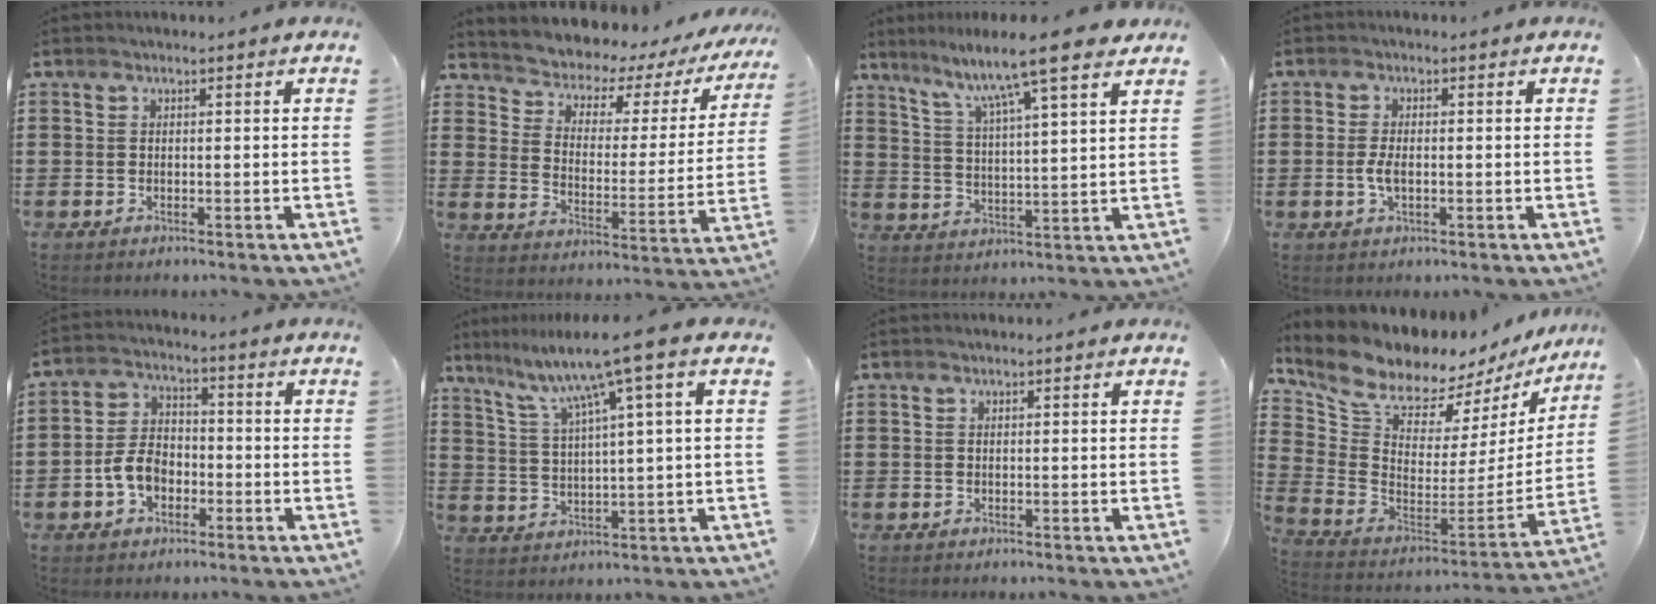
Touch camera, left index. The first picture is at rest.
{"total": 3.6, "force": [3.3, 1.3, 0.7], "torque": [-0.041, -0.038, 0.045]}
{"total": 8.8, "force": [7.2, 0.1, 5.2], "torque": [-0.108, -0.041, 0.115]}
{"total": 2.8, "force": [-0.4, 1.2, 2.5], "torque": [-0.062, -0.005, -0.011]}
{"total": 6.0, "force": [-2.3, 4.1, 3.7], "torque": [-0.095, 0.005, -0.051]}
{"total": 8.7, "force": [5.1, -0.6, 7.0], "torque": [-0.152, -0.022, 0.081]}
{"total": 0.0}
{"total": 9.9, "force": [8.7, 3.4, 3.2], "torque": [-0.112, -0.062, 0.157]}